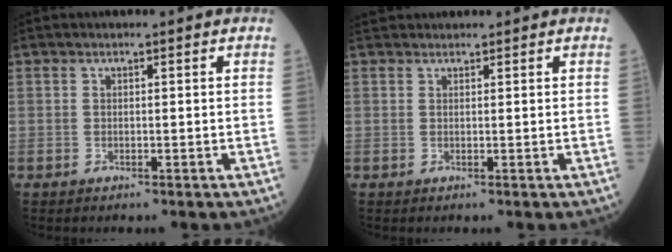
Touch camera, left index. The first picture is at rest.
{"total": 3.1, "force": [2.9, 0.6, 0.5], "torque": [-0.005, 0.035, 0.048]}